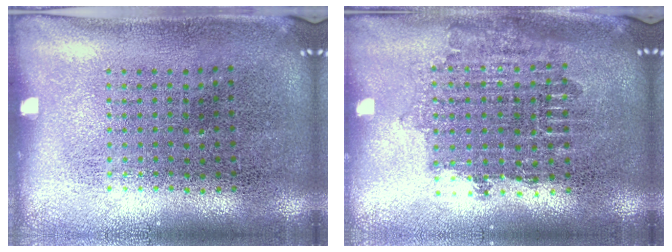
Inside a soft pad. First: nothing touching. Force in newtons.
{"total": 1.7, "press": 1.4, "slide": 1.0}